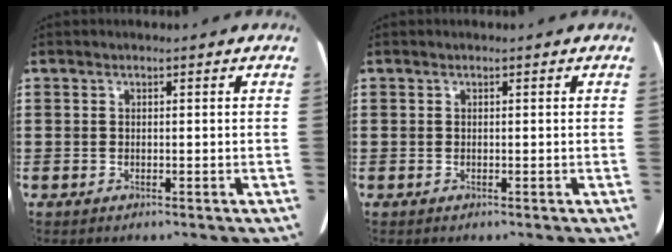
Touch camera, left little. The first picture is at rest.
{"total": 0.0}